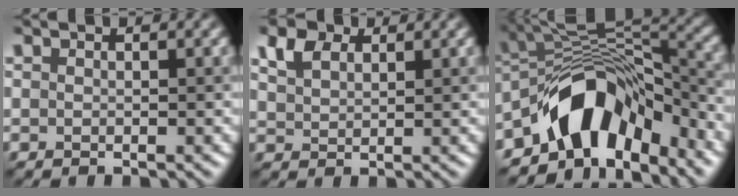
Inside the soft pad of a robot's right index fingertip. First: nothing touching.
{"total": 2.7, "force": [1.7, 1.6, 1.3], "torque": [-0.034, 0.005, 0.041]}
{"total": 10.4, "force": [-5.8, 5.5, 6.6], "torque": [-0.082, 0.016, -0.111]}